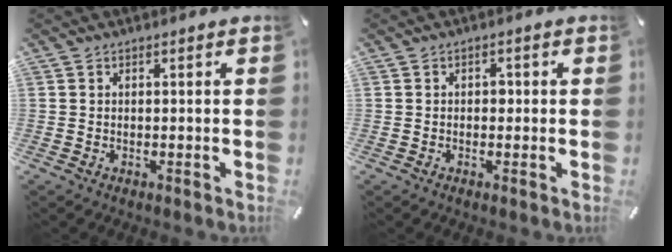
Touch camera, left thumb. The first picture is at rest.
{"total": 1.1, "force": [-0.2, 0.9, 0.7], "torque": [-0.014, 0.007, -0.006]}